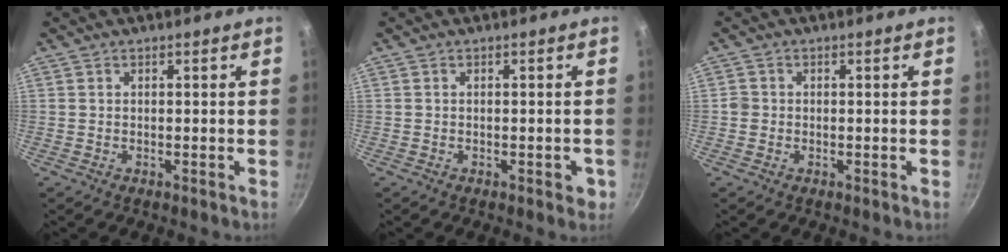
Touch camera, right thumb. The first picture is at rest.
{"total": 2.0, "force": [-0.8, 1.0, 1.5], "torque": [-0.009, 0.004, -0.010]}
{"total": 1.6, "force": [-0.3, 1.5, 0.5], "torque": [-0.004, 0.007, -0.007]}